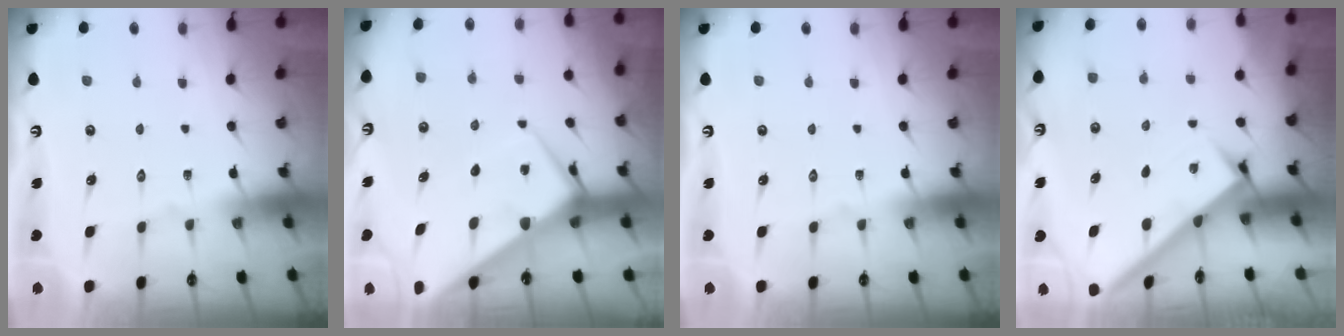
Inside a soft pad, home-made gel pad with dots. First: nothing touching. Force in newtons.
{"total": 7.2, "press": 7.2, "slide": 0.7}
{"total": 0.0}
{"total": 2.8, "press": 2.7, "slide": 0.4}